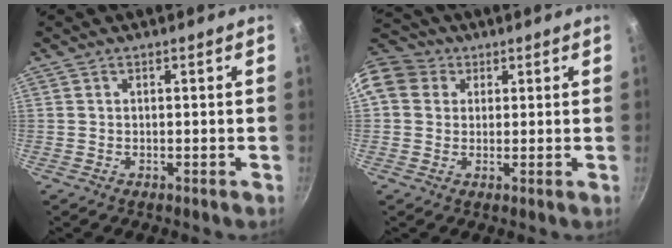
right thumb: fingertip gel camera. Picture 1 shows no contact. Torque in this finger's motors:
{"motor_torque": [1.99, 3.00, 1.49, 1.28, 0.50]}